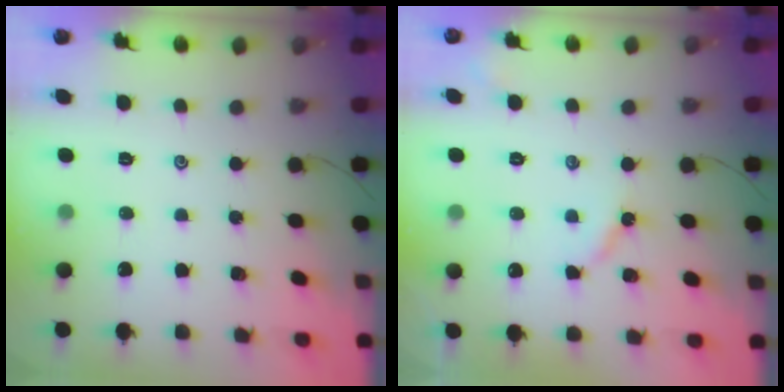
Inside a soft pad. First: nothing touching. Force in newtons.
{"total": 4.9, "press": 4.8, "slide": 0.4}